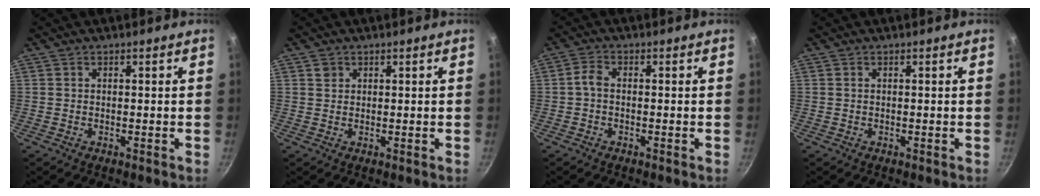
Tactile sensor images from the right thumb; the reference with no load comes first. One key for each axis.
{"total": 1.3, "fx": 0.6, "fy": 1.1, "fz": 0.4, "tx": -0.001, "ty": 0.002, "tz": 0.009}
{"total": 2.3, "fx": -0.6, "fy": 1.3, "fz": 1.8, "tx": -0.042, "ty": 0.013, "tz": -0.017}
{"total": 0.0}